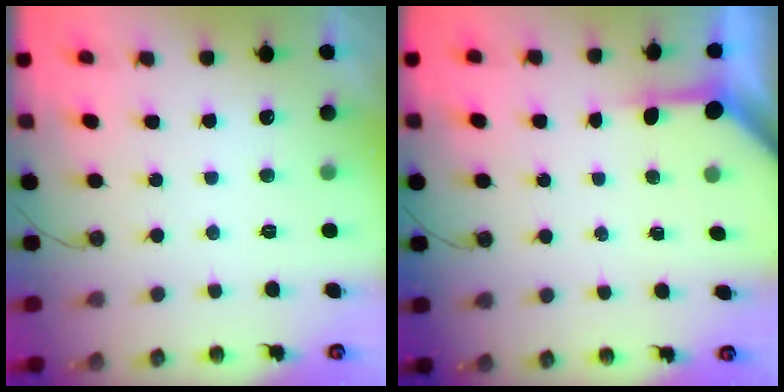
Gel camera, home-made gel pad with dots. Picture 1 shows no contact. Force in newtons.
{"total": 3.4, "press": 3.4, "slide": 0.4}